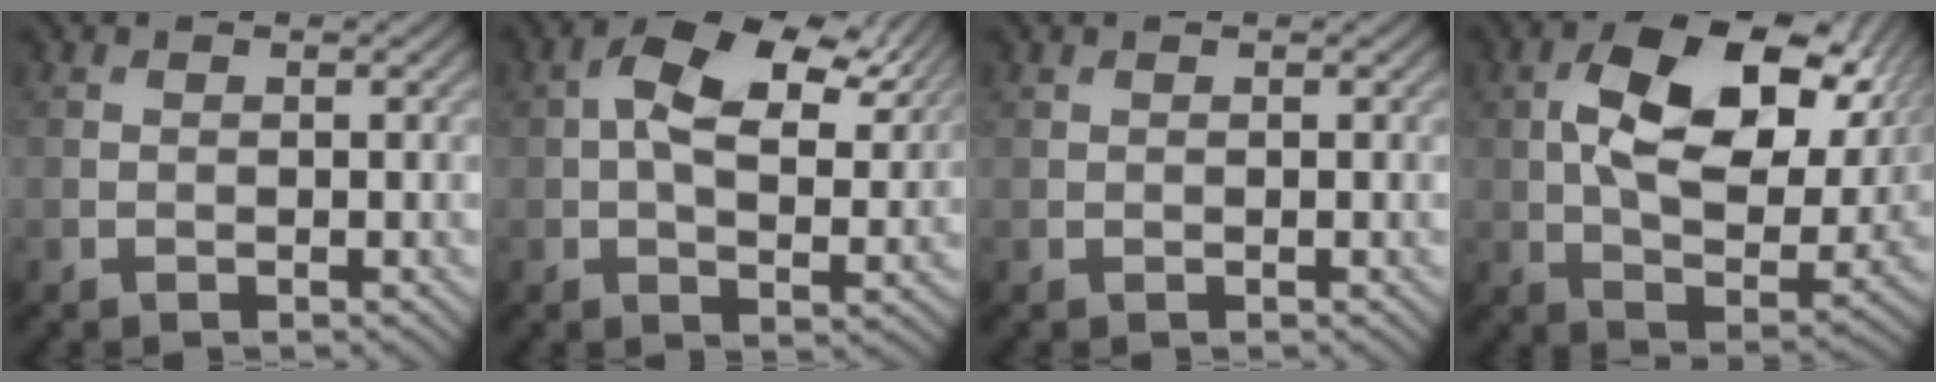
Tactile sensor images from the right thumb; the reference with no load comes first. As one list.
[{"total": 10.8, "force": [3.4, 5.8, 8.5], "torque": [-0.158, 0.002, 0.051]}, {"total": 0.0}, {"total": 15.1, "force": [4.4, 8.2, 11.8], "torque": [-0.210, -0.007, 0.082]}]